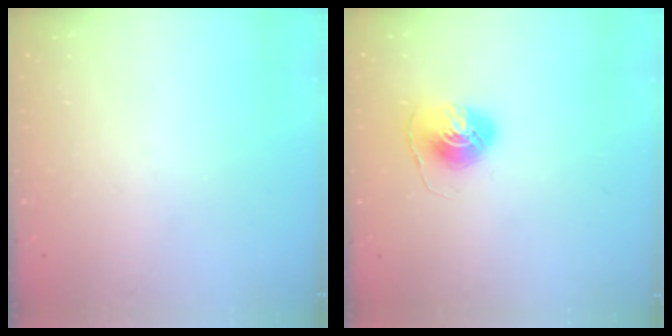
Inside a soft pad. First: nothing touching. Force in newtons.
{"total": 7.8, "press": 7.8, "slide": 0.3}